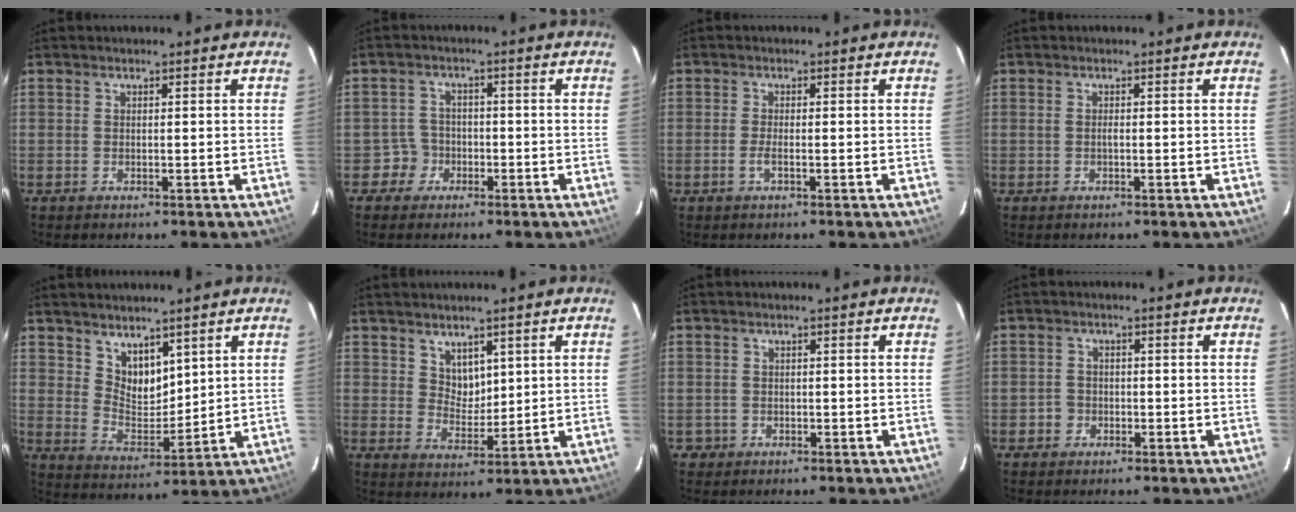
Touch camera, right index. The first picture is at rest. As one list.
[{"total": 3.5, "force": [-1.7, 3.1, -0.5], "torque": [0.012, 0.019, -0.029]}, {"total": 1.7, "force": [-0.7, 0.2, 1.6], "torque": [-0.033, -0.001, -0.015]}, {"total": 0.6, "force": [-0.1, 0.0, 0.6], "torque": [-0.010, 0.001, -0.004]}, {"total": 7.3, "force": [5.1, 4.2, 3.2], "torque": [-0.045, -0.002, 0.102]}, {"total": 4.4, "force": [2.8, 3.0, 1.6], "torque": [-0.018, 0.001, 0.057]}, {"total": 1.8, "force": [-0.5, 1.8, 0.0], "torque": [0.000, 0.008, -0.003]}, {"total": 2.4, "force": [-1.1, 2.2, 0.2], "torque": [-0.006, 0.008, -0.018]}]